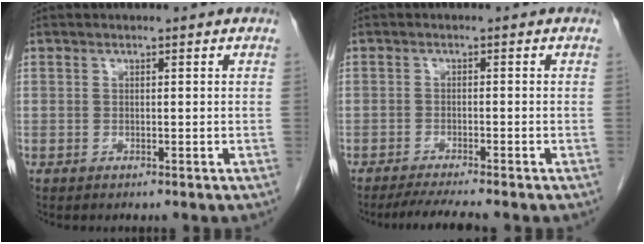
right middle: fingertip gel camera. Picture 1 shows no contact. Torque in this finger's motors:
{"motor_torque": [0.09, 0.03, 0.00, 0.00]}